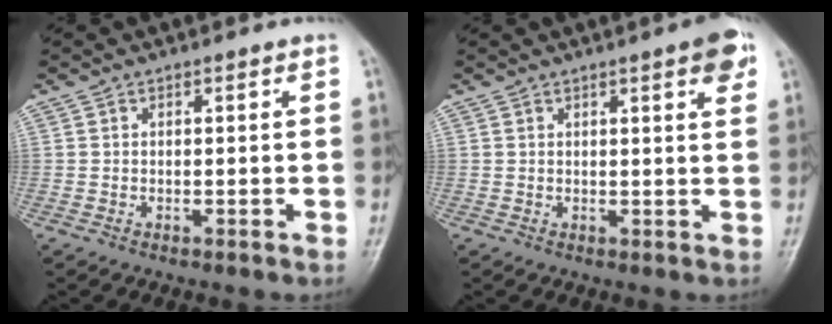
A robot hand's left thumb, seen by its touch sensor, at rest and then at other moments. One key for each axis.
{"total": 5.0, "fx": 2.6, "fy": 1.0, "fz": 4.2, "tx": -0.043, "ty": -0.006, "tz": 0.028}